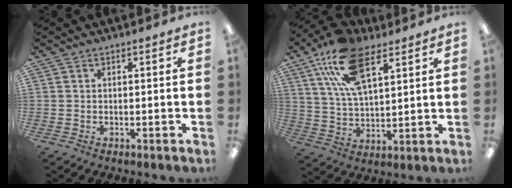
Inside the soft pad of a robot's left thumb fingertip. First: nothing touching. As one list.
[{"total": 17.1, "force": [9.8, 8.2, 11.4], "torque": [-0.216, -0.021, 0.173]}]